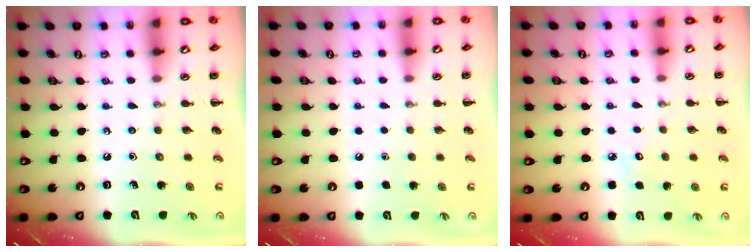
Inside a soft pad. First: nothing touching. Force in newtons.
{"total": 1.6, "press": 1.6, "slide": 0.1}
{"total": 3.9, "press": 3.8, "slide": 1.1}